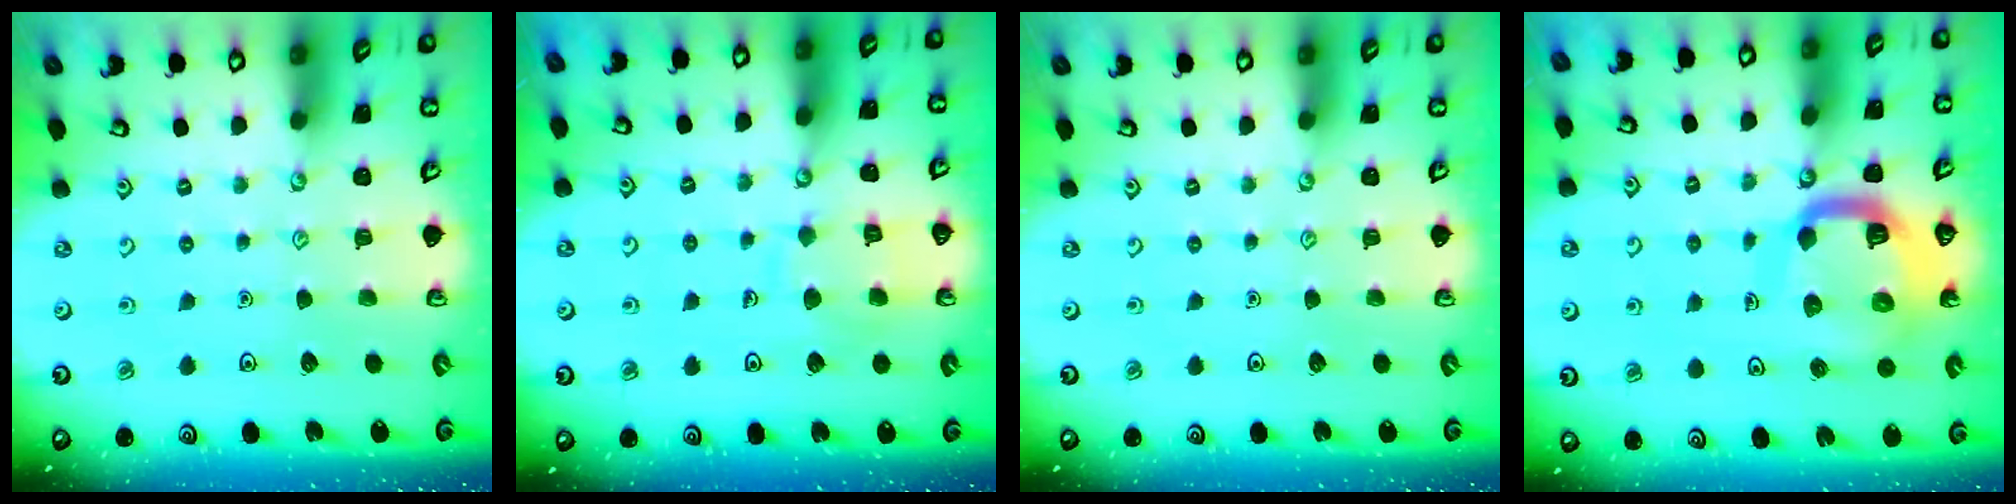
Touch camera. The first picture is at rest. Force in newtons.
{"total": 8.4, "press": 8.4, "slide": 0.8}
{"total": 0.0}
{"total": 13.6, "press": 13.5, "slide": 1.6}